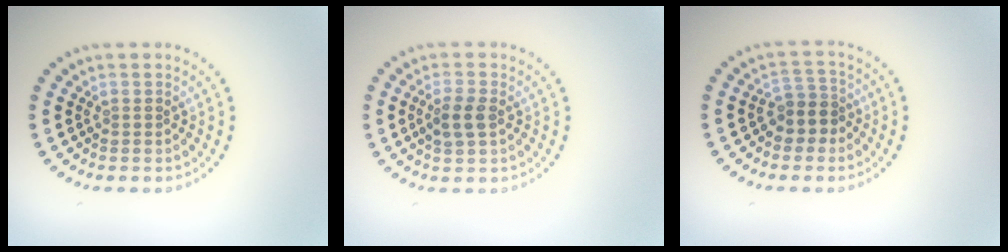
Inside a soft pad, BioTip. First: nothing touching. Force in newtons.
{"total": 2.3, "press": 2.3, "slide": 0.5}
{"total": 2.6, "press": 2.3, "slide": 1.3}